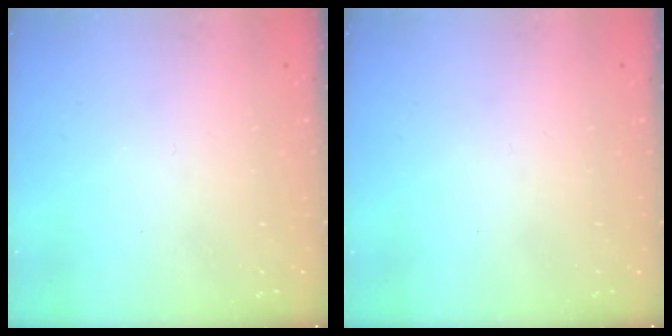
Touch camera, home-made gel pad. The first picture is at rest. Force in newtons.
{"total": 0.0}